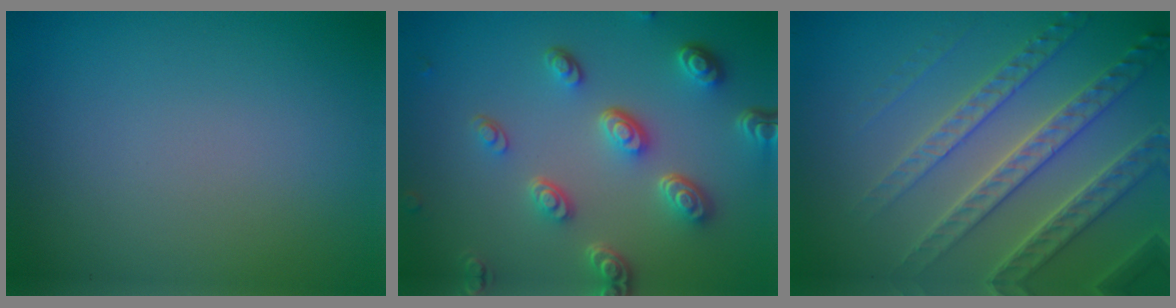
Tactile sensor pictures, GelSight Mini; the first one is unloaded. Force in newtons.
{"total": 5.3, "press": 3.9, "slide": 3.6}
{"total": 4.8, "press": 4.6, "slide": 1.3}